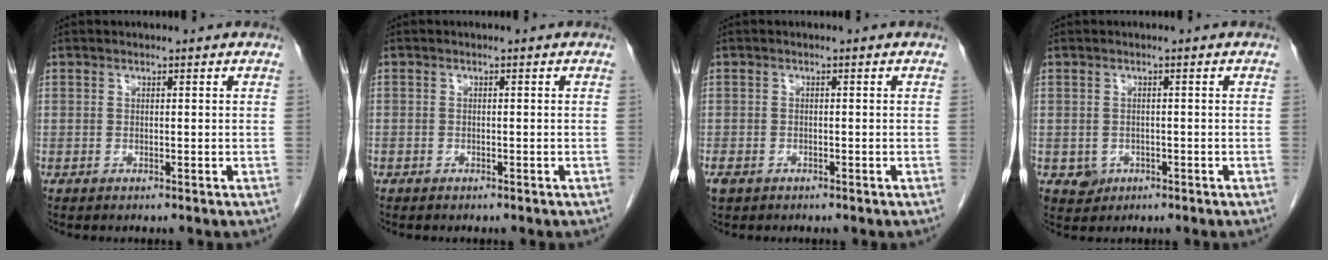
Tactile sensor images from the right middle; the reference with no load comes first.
{"total": 0.6, "force": [-0.4, 0.4, 0.1], "torque": [-0.006, 0.002, -0.008]}
{"total": 2.2, "force": [-1.4, 1.4, 0.8], "torque": [-0.021, -0.002, -0.021]}
{"total": 2.2, "force": [-0.8, 2.0, 0.5], "torque": [-0.007, 0.004, -0.006]}